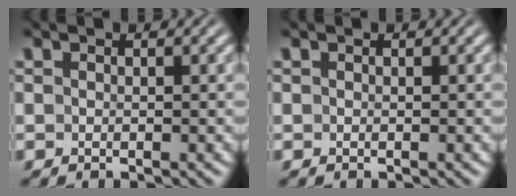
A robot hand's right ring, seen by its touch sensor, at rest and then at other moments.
{"total": 0.0}